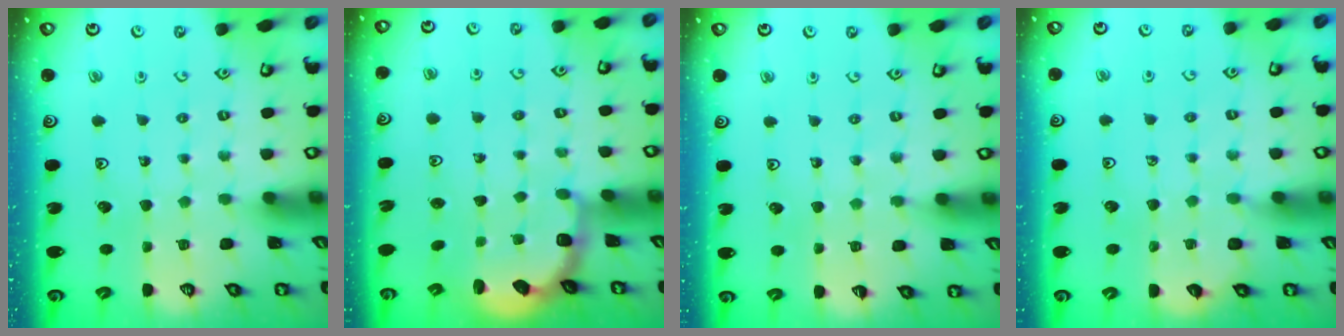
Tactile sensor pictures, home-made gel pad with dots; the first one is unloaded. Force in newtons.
{"total": 2.7, "press": 2.0, "slide": 1.8}
{"total": 2.8, "press": 2.7, "slide": 0.5}
{"total": 2.3, "press": 2.2, "slide": 0.4}